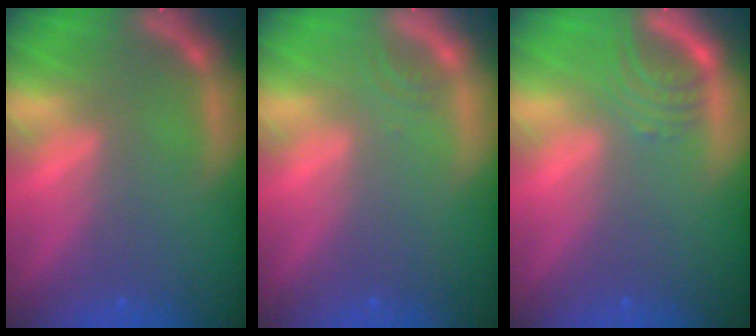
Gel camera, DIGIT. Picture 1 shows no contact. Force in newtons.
{"total": 1.0}
{"total": 3.0}